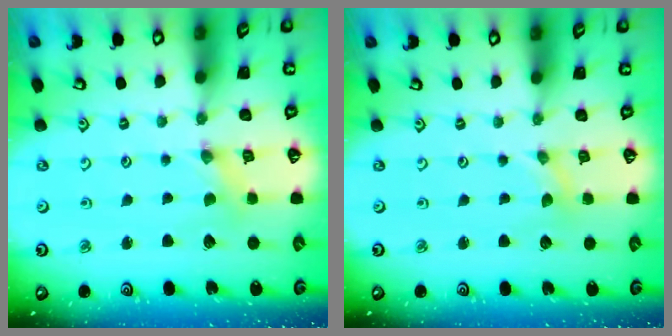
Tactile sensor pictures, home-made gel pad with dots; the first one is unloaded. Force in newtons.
{"total": 0.0}